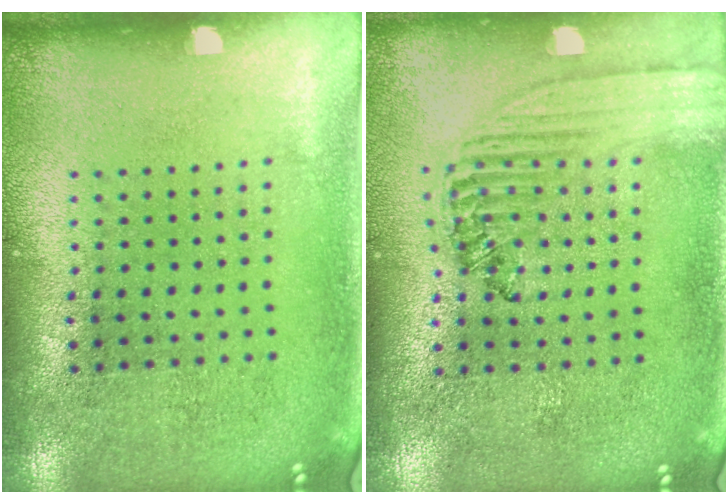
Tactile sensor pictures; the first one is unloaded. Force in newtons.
{"total": 1.5, "press": 1.3, "slide": 0.7}